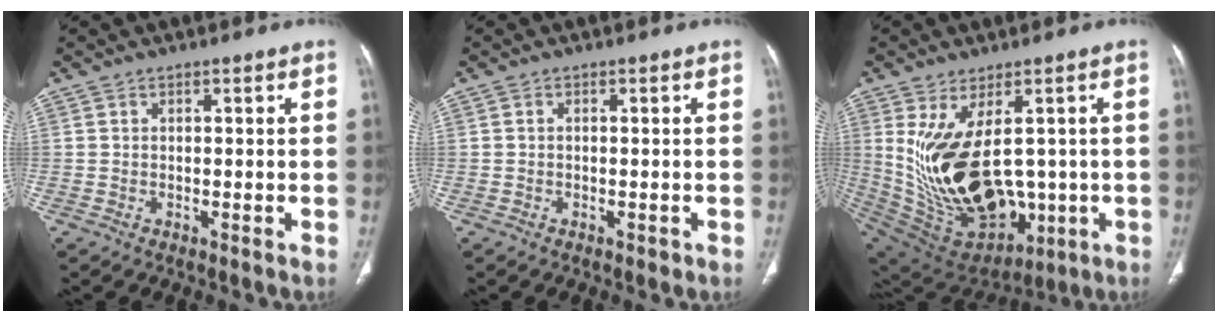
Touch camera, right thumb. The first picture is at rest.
{"total": 0.8, "force": [-0.3, 0.5, 0.5], "torque": [-0.006, 0.000, -0.004]}
{"total": 21.9, "force": [0.6, 12.5, 18.0], "torque": [-0.326, -0.020, 0.061]}